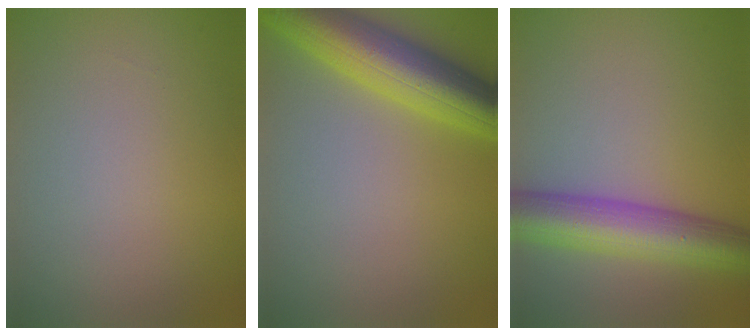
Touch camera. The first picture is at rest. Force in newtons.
{"total": 8.0, "press": 8.0, "slide": 0.4}
{"total": 7.5, "press": 7.5, "slide": 0.2}